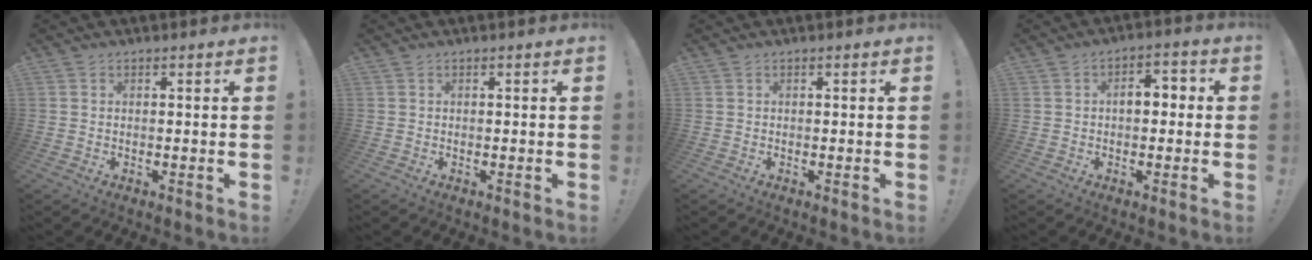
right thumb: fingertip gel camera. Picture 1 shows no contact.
{"total": 0.0}
{"total": 0.0}
{"total": 5.7, "force": [0.0, 3.6, 4.4], "torque": [-0.058, 0.011, -0.006]}